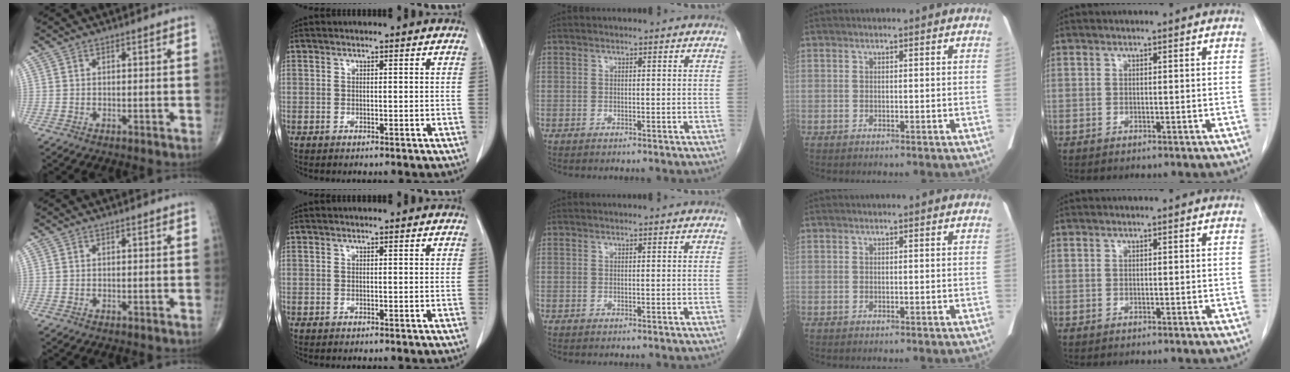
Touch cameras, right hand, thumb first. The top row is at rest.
{}